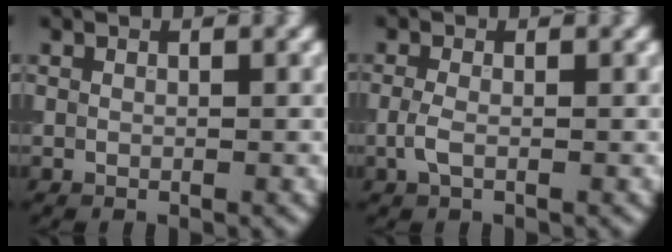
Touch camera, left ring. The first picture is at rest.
{"total": 1.5, "force": [-0.5, 0.6, 1.2], "torque": [-0.031, 0.000, -0.016]}